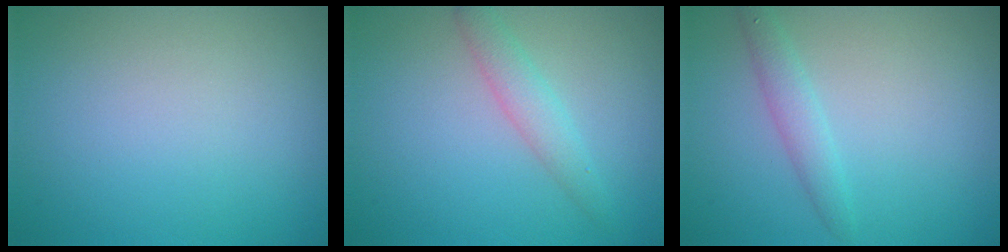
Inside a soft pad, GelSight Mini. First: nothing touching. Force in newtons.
{"total": 2.1, "press": 2.1, "slide": 0.0}
{"total": 1.8, "press": 1.8, "slide": 0.0}